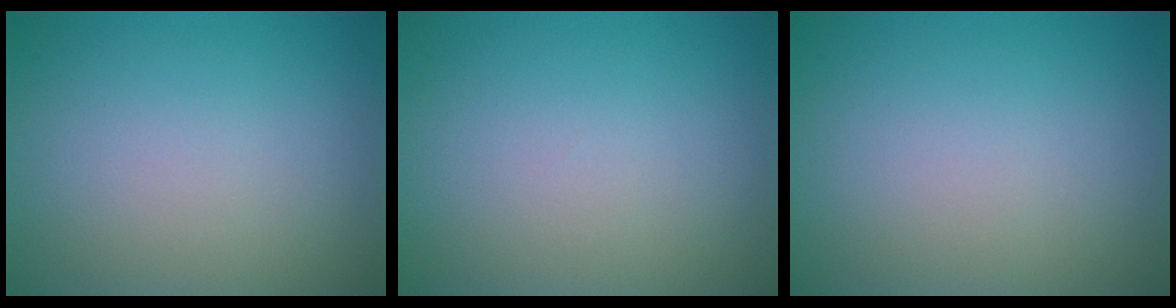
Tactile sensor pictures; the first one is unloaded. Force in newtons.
{"total": 0.0}
{"total": 0.0}